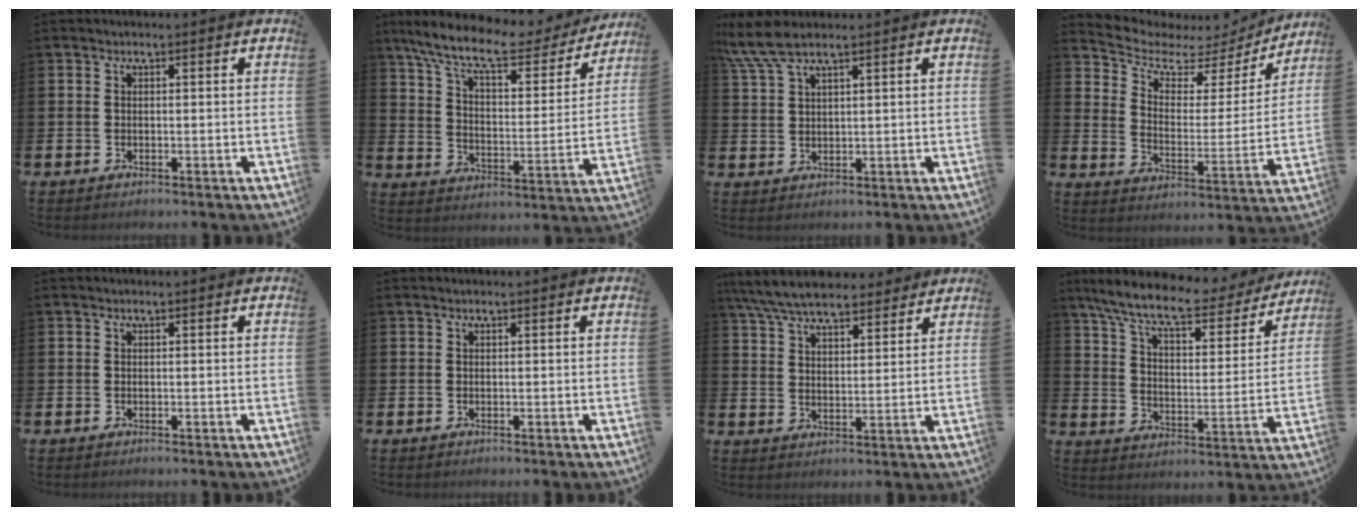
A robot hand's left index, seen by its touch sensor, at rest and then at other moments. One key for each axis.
{"total": 11.1, "fx": 9.4, "fy": 2.7, "fz": 5.3, "tx": -0.136, "ty": -0.053, "tz": 0.159}
{"total": 6.0, "fx": 4.7, "fy": 1.0, "fz": 3.6, "tx": -0.085, "ty": -0.004, "tz": 0.086}
{"total": 5.8, "fx": 4.9, "fy": 2.6, "fz": 1.5, "tx": -0.065, "ty": -0.040, "tz": 0.078}
{"total": 0.0}
{"total": 0.0}
{"total": 7.7, "fx": 7.1, "fy": 1.9, "fz": 2.3, "tx": -0.074, "ty": -0.025, "tz": 0.130}
{"total": 9.7, "fx": 8.5, "fy": 1.9, "fz": 4.3, "tx": -0.114, "ty": -0.052, "tz": 0.142}